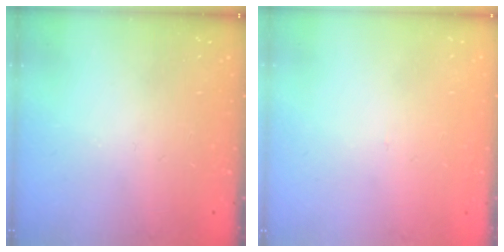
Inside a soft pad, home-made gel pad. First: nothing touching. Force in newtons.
{"total": 2.7, "press": 2.7, "slide": 0.3}